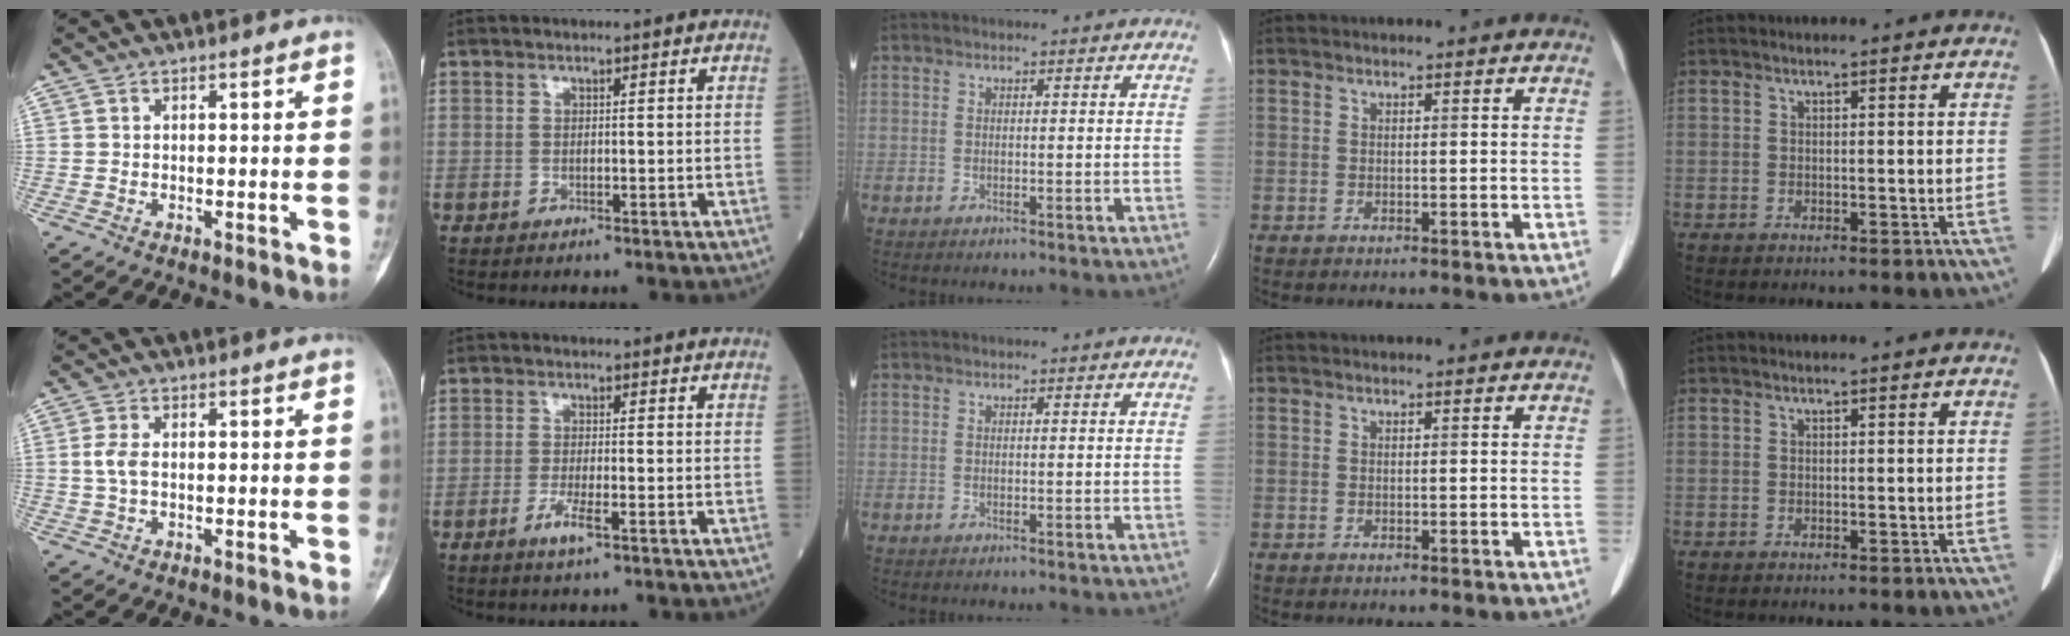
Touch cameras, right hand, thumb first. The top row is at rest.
{"thumb": {"total": 2.9, "force": [0.1, 1.5, 2.4], "torque": [-0.060, 0.004, -0.002]}, "index": {"total": 3.0, "force": [-1.5, 0.2, 2.6], "torque": [-0.055, -0.005, -0.030]}}